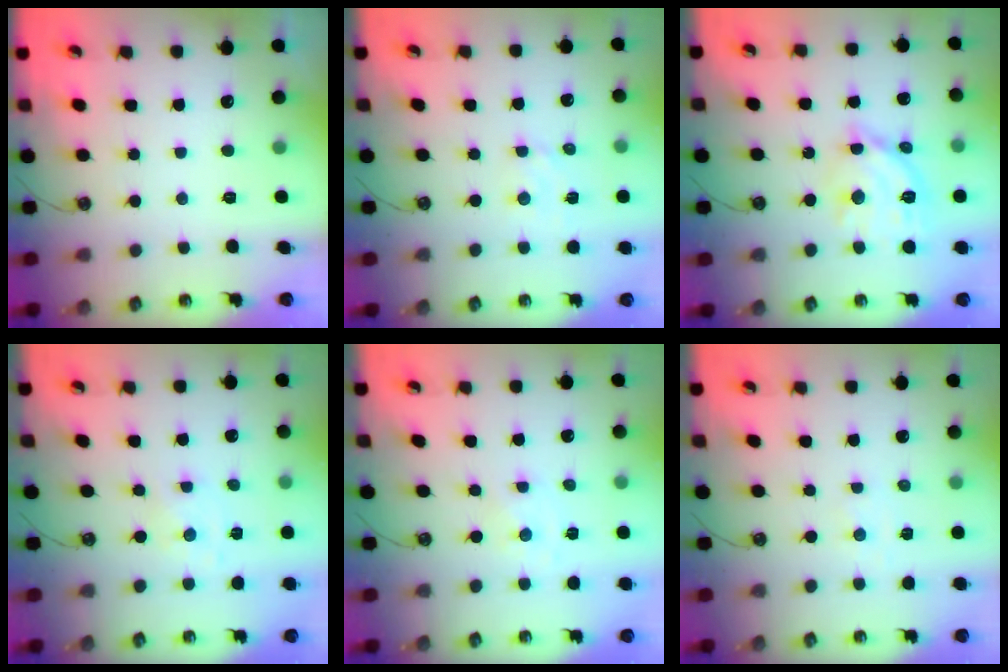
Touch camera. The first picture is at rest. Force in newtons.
{"total": 2.3, "press": 2.3, "slide": 0.4}
{"total": 13.5, "press": 13.5, "slide": 1.2}
{"total": 0.6, "press": 0.6, "slide": 0.2}
{"total": 0.0}
{"total": 1.4, "press": 1.4, "slide": 0.4}